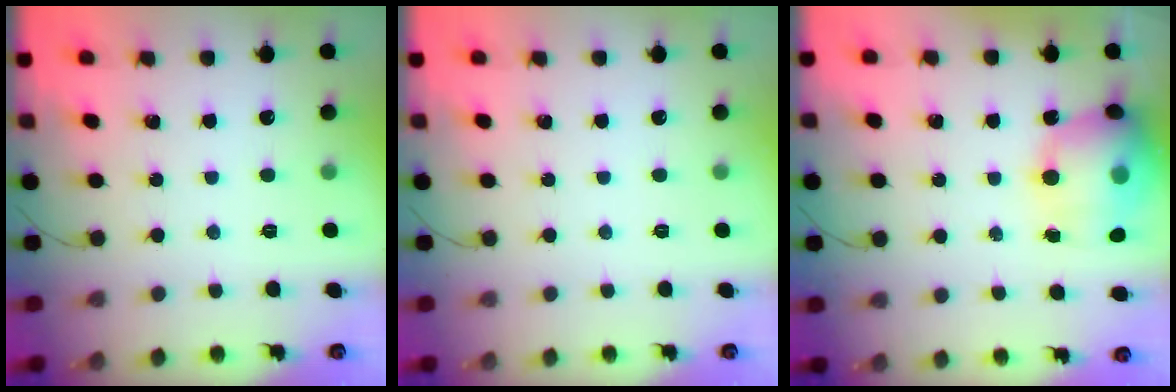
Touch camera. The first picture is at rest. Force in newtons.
{"total": 0.0}
{"total": 19.8, "press": 19.5, "slide": 3.8}